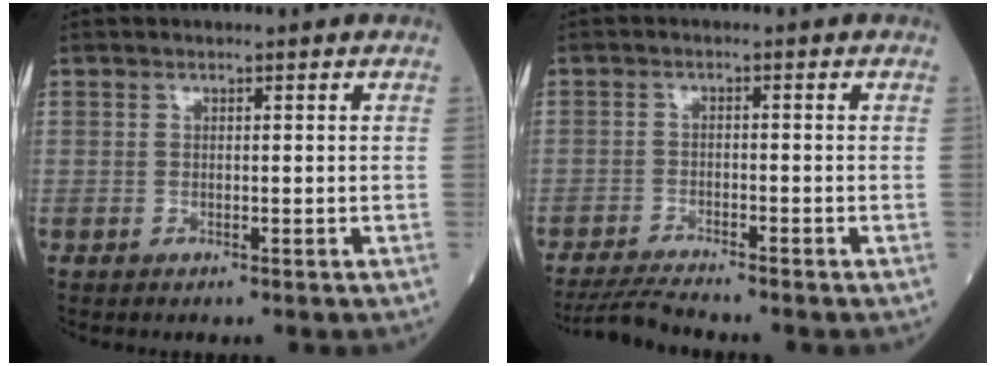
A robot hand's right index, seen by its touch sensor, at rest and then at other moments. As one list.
[{"total": 4.5, "force": [-4.2, -0.9, 1.2], "torque": [-0.026, -0.023, -0.080]}]